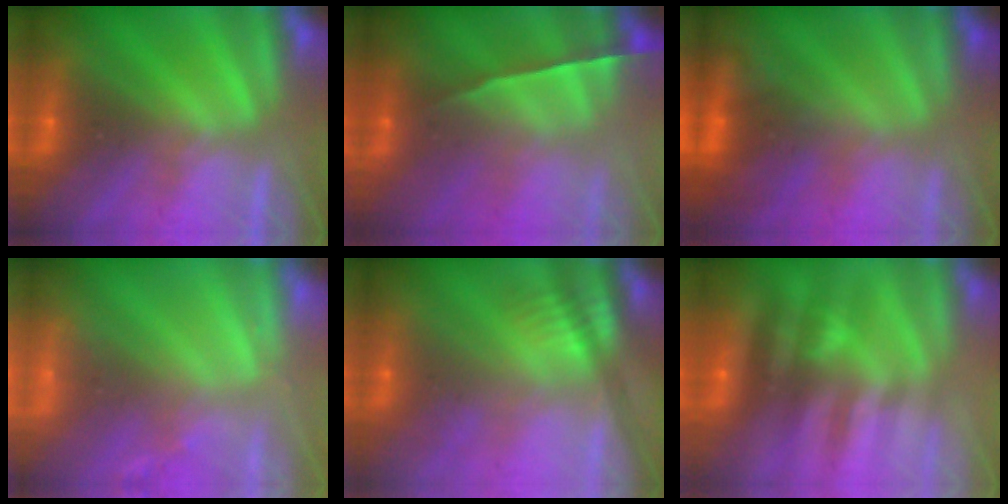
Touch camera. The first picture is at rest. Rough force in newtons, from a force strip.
{"total": 1.5}
{"total": 4.8}
{"total": 2.9}
{"total": 2.5}
{"total": 2.5}